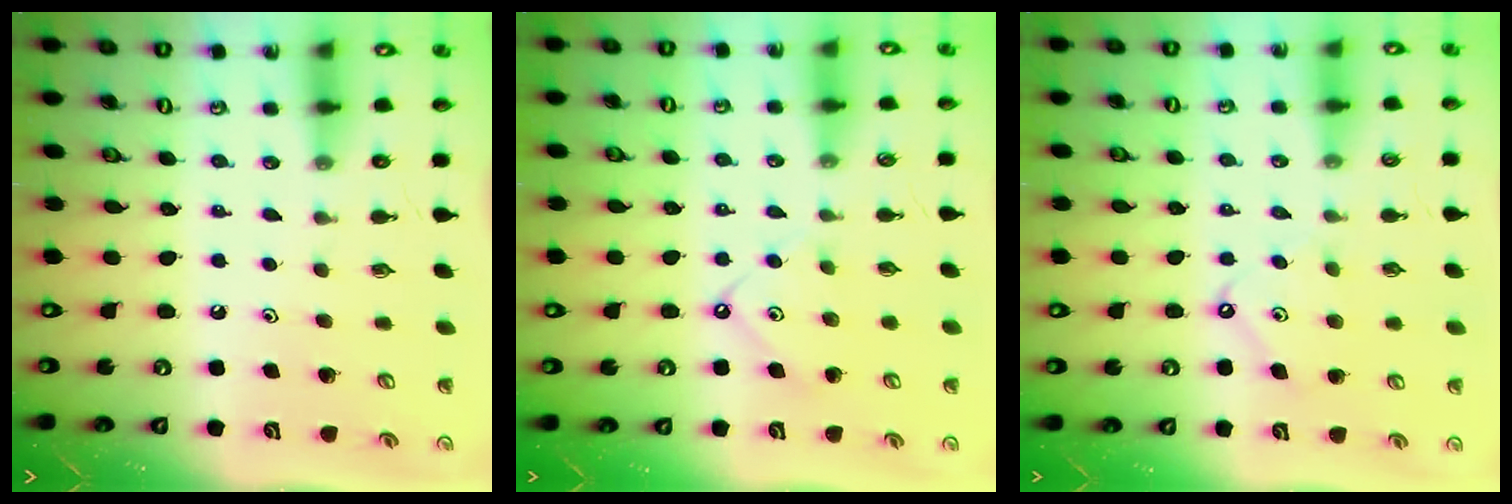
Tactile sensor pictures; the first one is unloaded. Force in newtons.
{"total": 6.7, "press": 6.7, "slide": 0.8}
{"total": 7.4, "press": 7.4, "slide": 0.8}